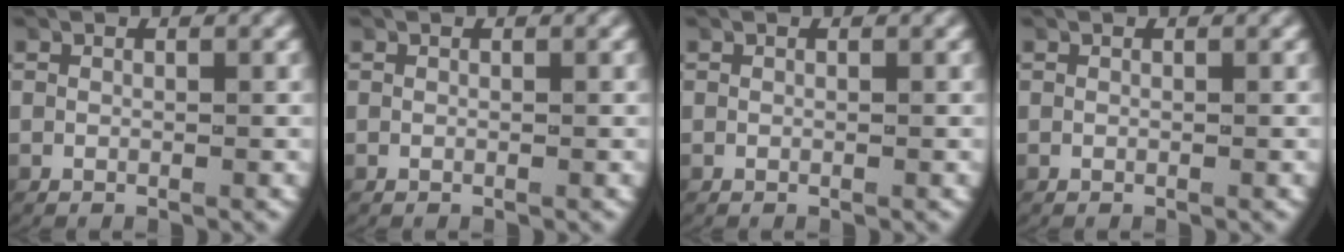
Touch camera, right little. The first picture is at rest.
{"total": 0.0}
{"total": 0.0}
{"total": 0.0}